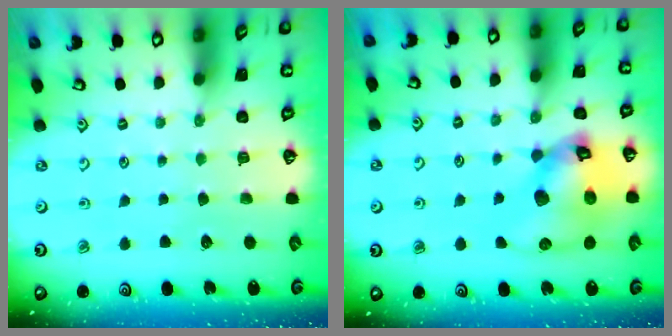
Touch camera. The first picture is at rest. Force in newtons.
{"total": 17.4, "press": 17.2, "slide": 2.5}